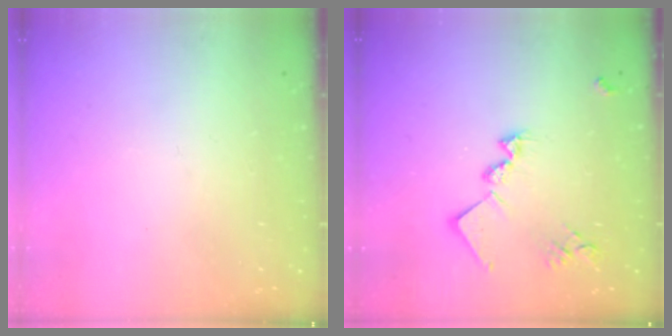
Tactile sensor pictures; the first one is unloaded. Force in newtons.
{"total": 14.3, "press": 14.3, "slide": 0.2}